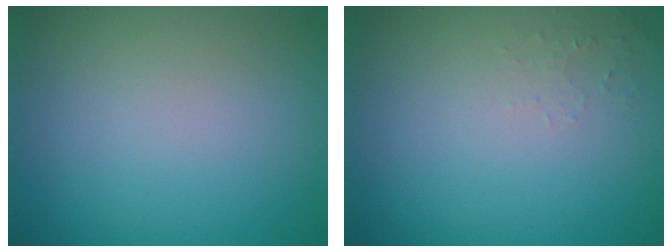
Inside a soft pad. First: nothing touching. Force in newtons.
{"total": 0.9, "press": 0.9, "slide": 0.2}